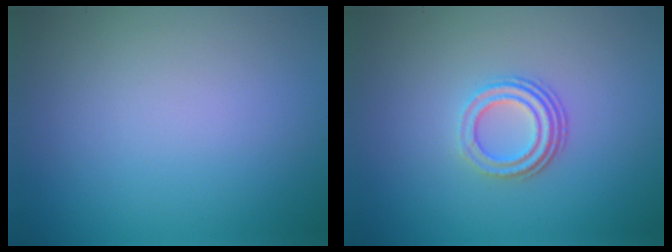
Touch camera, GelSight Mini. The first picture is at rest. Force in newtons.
{"total": 3.2, "press": 2.2, "slide": 2.3}